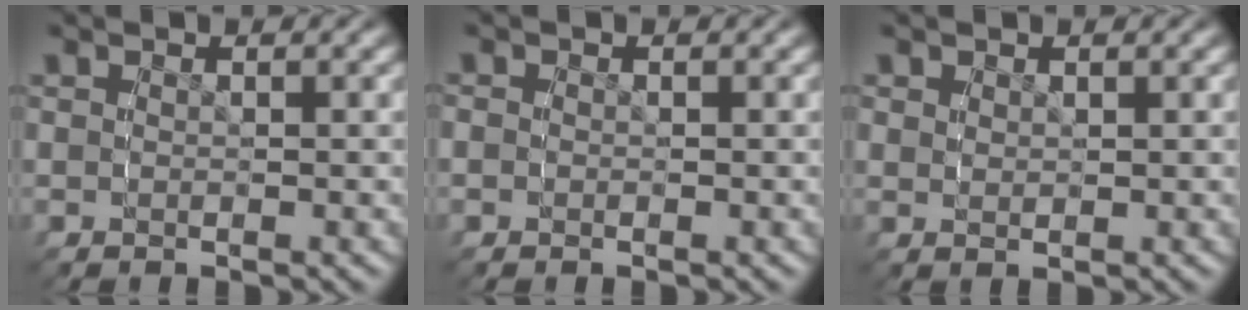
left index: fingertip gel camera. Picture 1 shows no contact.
{"total": 0.8, "force": [-0.1, 0.8, 0.2], "torque": [-0.009, -0.001, -0.002]}
{"total": 0.9, "force": [0.8, 0.3, 0.3], "torque": [-0.001, -0.008, 0.025]}